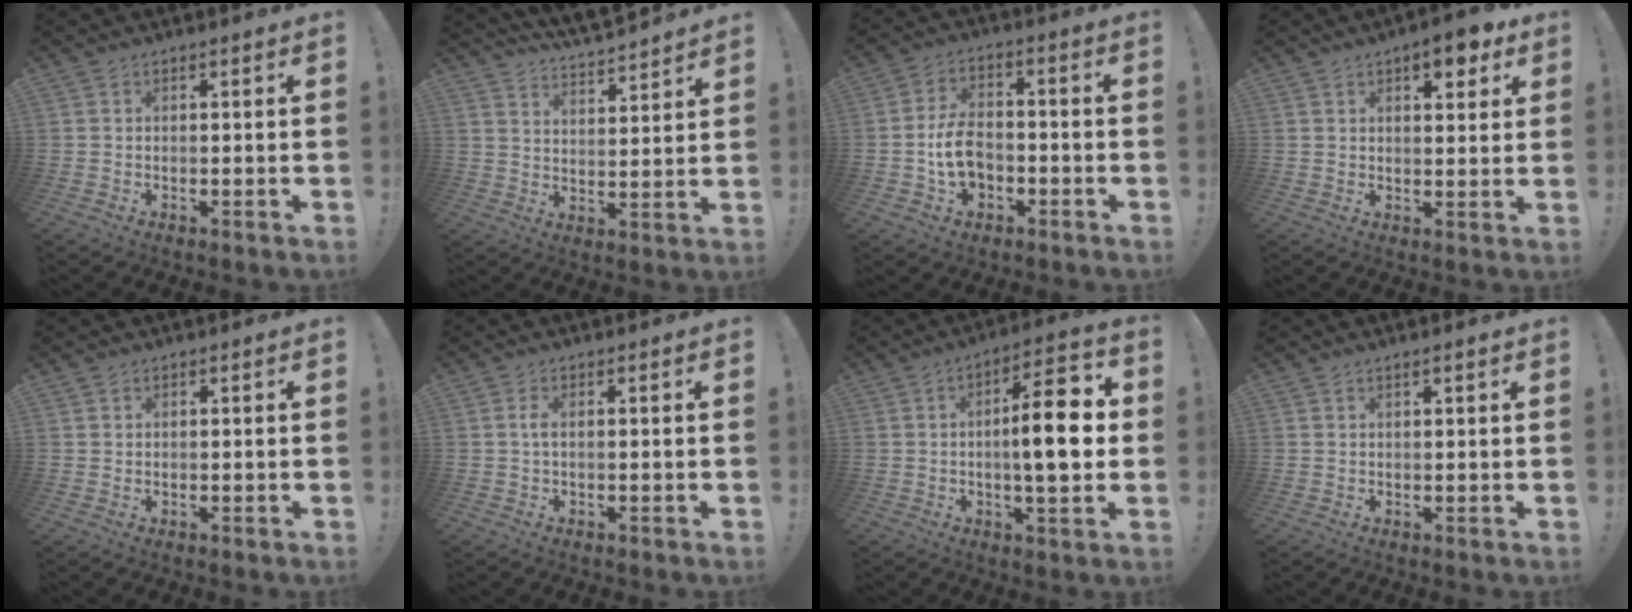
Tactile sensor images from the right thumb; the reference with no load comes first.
{"total": 7.1, "force": [6.8, 1.4, 1.8], "torque": [-0.042, -0.064, 0.122]}
{"total": 10.5, "force": [-2.9, 7.4, 7.0], "torque": [-0.117, 0.016, -0.053]}
{"total": 7.6, "force": [4.4, 3.0, 5.4], "torque": [-0.055, -0.023, 0.070]}
{"total": 0.6, "force": [0.4, 0.5, -0.1], "torque": [0.009, -0.002, 0.005]}
{"total": 1.9, "force": [0.0, 0.4, 1.8], "torque": [-0.035, 0.004, -0.002]}
{"total": 14.9, "force": [-0.1, 4.2, 14.3], "torque": [-0.213, 0.003, -0.014]}
{"total": 1.2, "force": [0.7, -0.1, 0.9], "torque": [-0.011, -0.003, 0.010]}